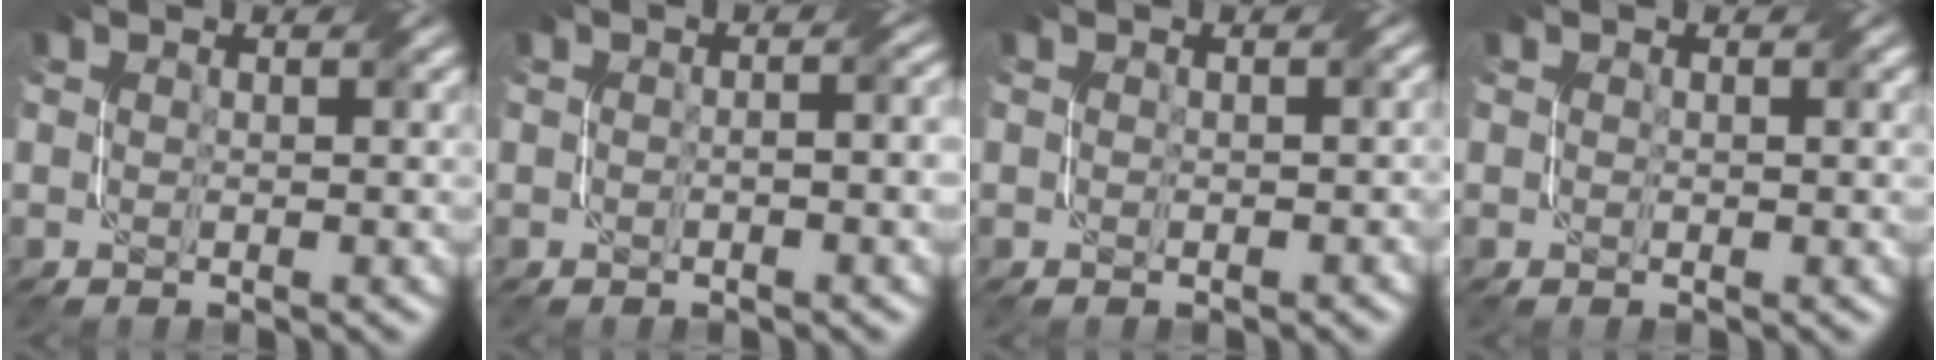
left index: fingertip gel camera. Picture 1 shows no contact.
{"total": 2.8, "force": [0.0, 1.2, 2.6], "torque": [-0.031, 0.008, -0.007]}
{"total": 0.5, "force": [-0.1, 0.4, 0.3], "torque": [-0.005, 0.000, -0.001]}
{"total": 0.6, "force": [0.3, 0.3, 0.3], "torque": [-0.003, 0.001, 0.005]}